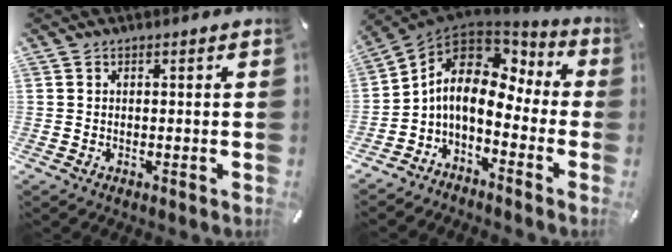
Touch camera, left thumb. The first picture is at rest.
{"total": 10.6, "force": [-0.5, 7.2, 7.8], "torque": [-0.151, -0.004, -0.015]}